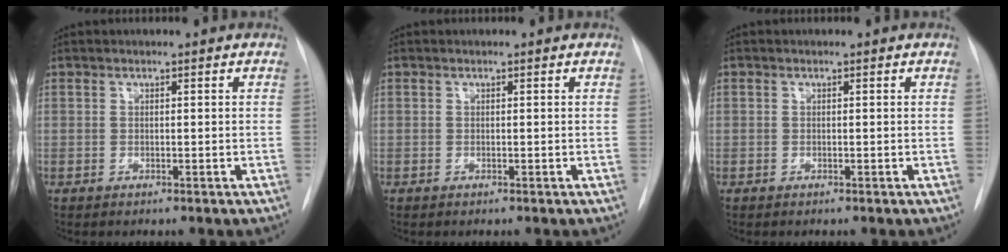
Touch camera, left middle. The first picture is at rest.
{"total": 0.0}
{"total": 0.0}